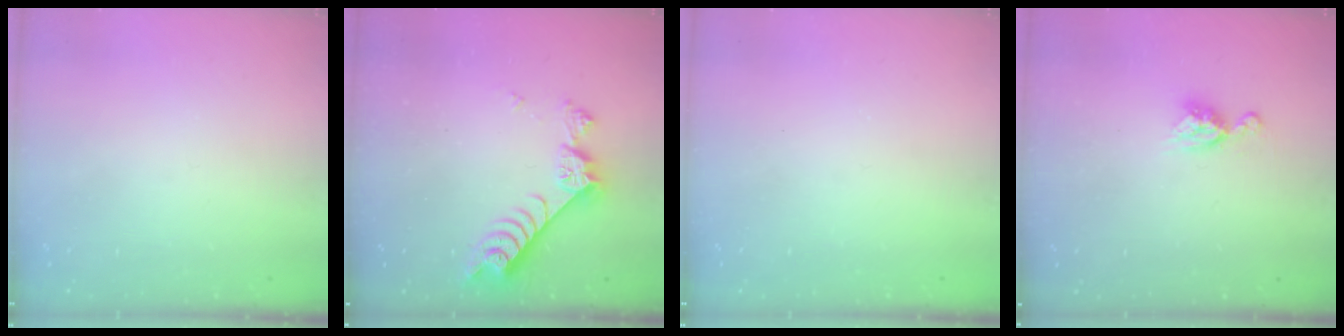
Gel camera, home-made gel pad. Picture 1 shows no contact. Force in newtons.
{"total": 7.7, "press": 7.6, "slide": 1.2}
{"total": 0.0}
{"total": 8.0, "press": 7.9, "slide": 0.7}